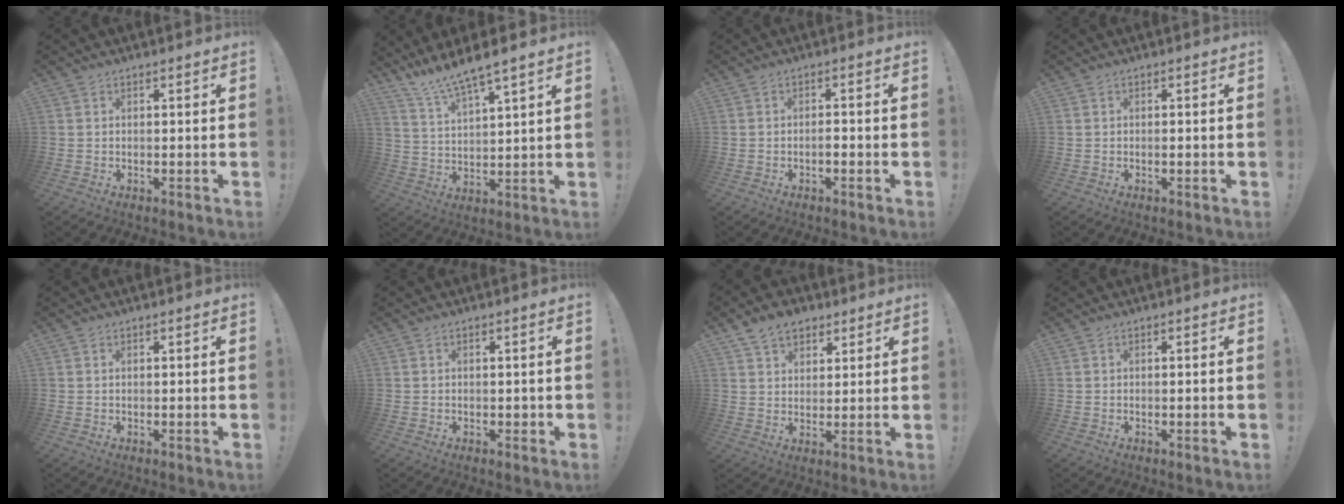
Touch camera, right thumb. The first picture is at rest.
{"total": 8.7, "force": [7.8, -0.1, 3.8], "torque": [-0.082, -0.050, 0.137]}
{"total": 1.9, "force": [-1.1, 0.4, 1.5], "torque": [-0.024, 0.001, -0.019]}
{"total": 0.9, "force": [-0.3, 0.0, 0.8], "torque": [-0.007, -0.005, -0.008]}
{"total": 0.0}
{"total": 0.8, "force": [-0.2, 0.6, 0.5], "torque": [-0.006, 0.003, -0.003]}
{"total": 8.0, "force": [5.3, 5.3, 2.9], "torque": [-0.046, -0.020, 0.102]}
{"total": 0.8, "force": [-0.2, -0.3, 0.7], "torque": [-0.013, -0.002, -0.004]}